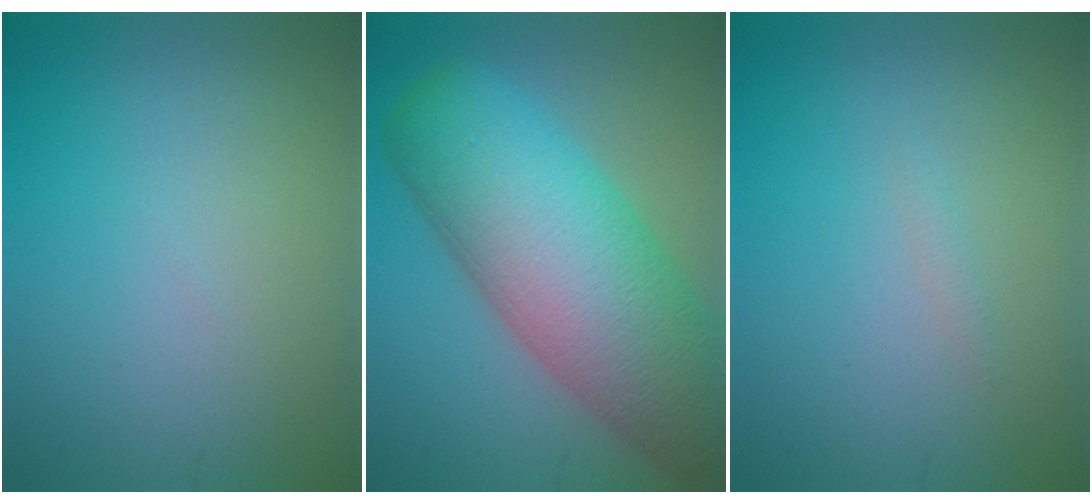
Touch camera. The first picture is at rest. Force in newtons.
{"total": 14.3, "press": 14.3, "slide": 0.9}
{"total": 0.5, "press": 0.5, "slide": 0.0}